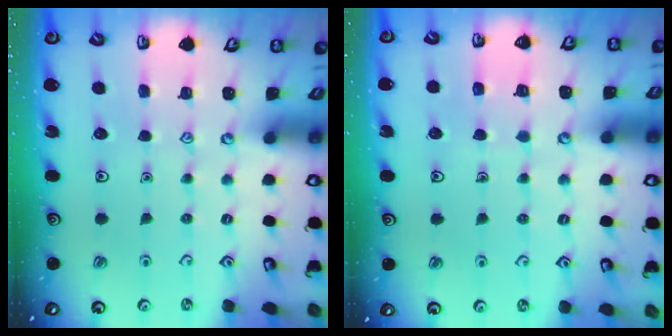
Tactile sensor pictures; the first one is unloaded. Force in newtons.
{"total": 3.7, "press": 3.7, "slide": 0.3}